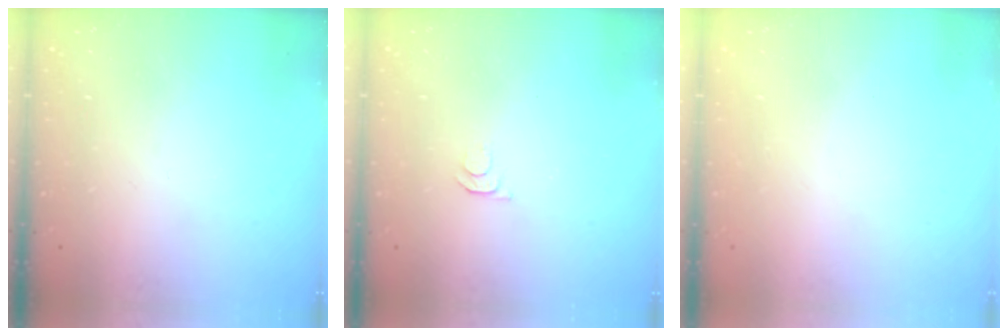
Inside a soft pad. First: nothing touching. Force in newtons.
{"total": 3.8, "press": 3.7, "slide": 0.7}
{"total": 1.5, "press": 1.5, "slide": 0.1}